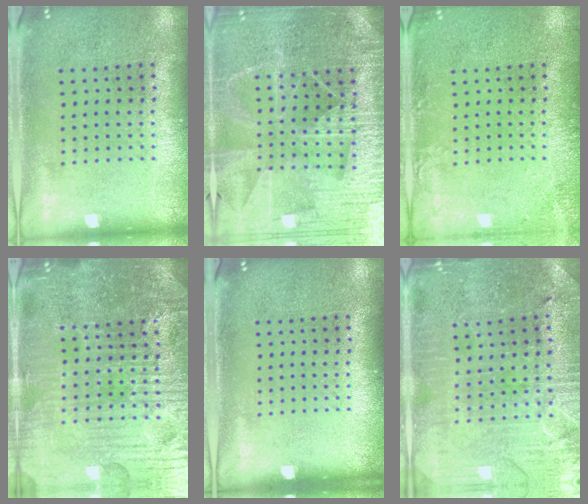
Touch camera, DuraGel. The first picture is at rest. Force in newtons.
{"total": 5.1, "press": 4.6, "slide": 2.3}
{"total": 1.9, "press": 1.9, "slide": 0.2}
{"total": 5.8, "press": 5.4, "slide": 2.0}
{"total": 0.0}
{"total": 1.8, "press": 1.8, "slide": 0.4}